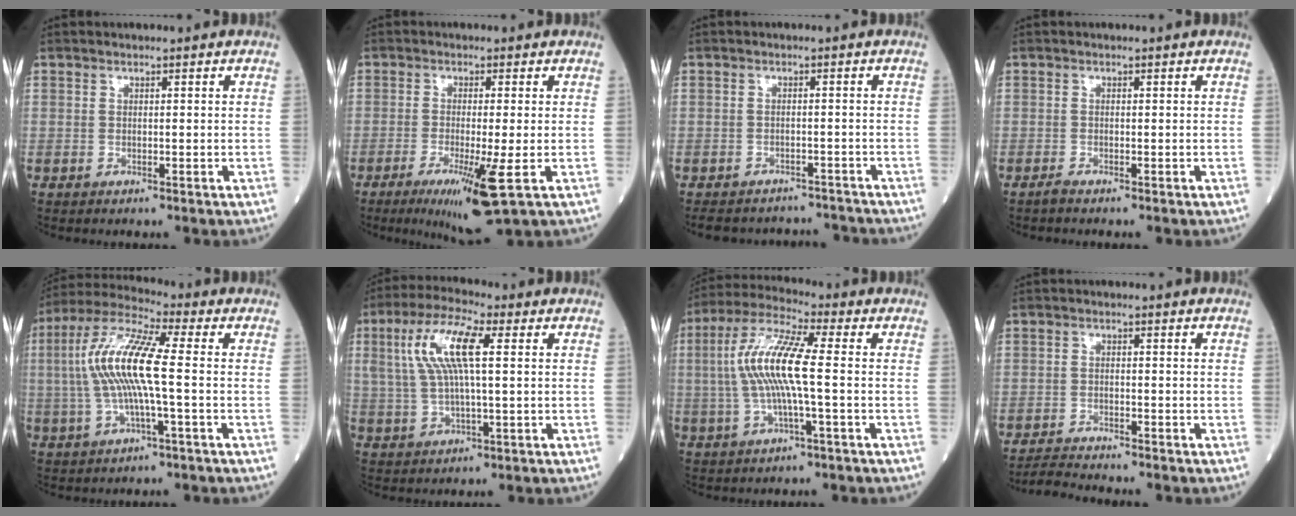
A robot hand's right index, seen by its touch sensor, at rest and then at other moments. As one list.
[{"total": 8.4, "force": [-3.5, -0.3, 7.6], "torque": [-0.129, -0.029, -0.056]}, {"total": 9.7, "force": [-9.1, 3.3, 0.8], "torque": [-0.007, 0.020, -0.110]}, {"total": 0.8, "force": [-0.7, -0.1, 0.1], "torque": [-0.007, -0.002, -0.016]}, {"total": 12.6, "force": [-0.1, 1.4, 12.5], "torque": [-0.263, 0.016, -0.011]}, {"total": 10.4, "force": [2.6, 2.1, 9.8], "torque": [-0.211, 0.019, 0.050]}, {"total": 11.2, "force": [-0.2, 1.1, 11.1], "torque": [-0.233, 0.016, -0.011]}, {"total": 3.4, "force": [-3.4, -0.7, 0.0], "torque": [-0.004, -0.019, -0.062]}]